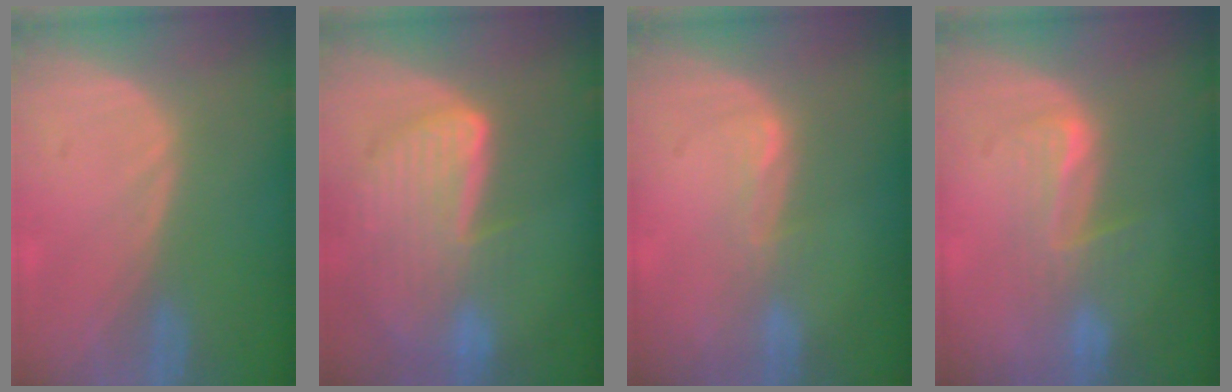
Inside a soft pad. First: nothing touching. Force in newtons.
{"total": 9.2, "press": 8.1, "slide": 4.5}
{"total": 2.0, "press": 2.0, "slide": 0.3}
{"total": 4.6, "press": 4.4, "slide": 1.4}